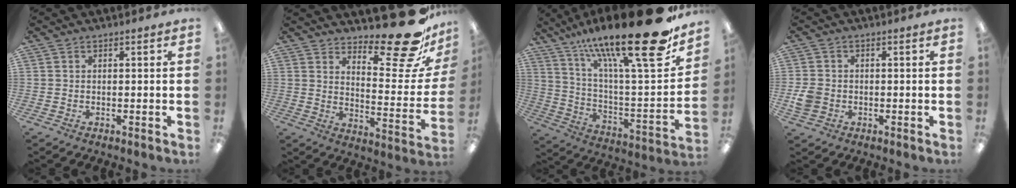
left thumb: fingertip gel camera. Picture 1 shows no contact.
{"total": 19.1, "force": [14.7, 4.9, 11.3], "torque": [-0.137, -0.120, 0.236]}
{"total": 26.9, "force": [18.7, 4.9, 18.7], "torque": [-0.292, -0.125, 0.298]}
{"total": 4.0, "force": [-0.7, 3.5, 1.7], "torque": [-0.028, 0.002, -0.014]}